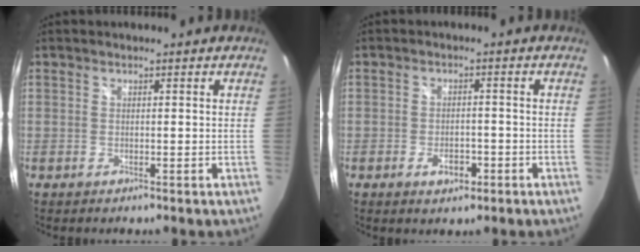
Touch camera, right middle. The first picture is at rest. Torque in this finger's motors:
{"motor_torque": [0.83, -0.19, 0.04, 0.02]}